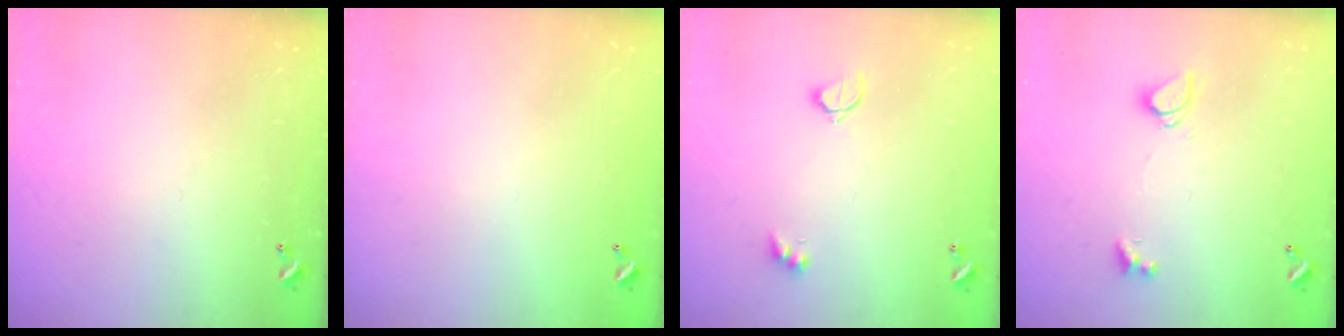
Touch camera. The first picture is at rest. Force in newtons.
{"total": 3.0, "press": 3.0, "slide": 0.1}
{"total": 2.6, "press": 2.5, "slide": 0.5}
{"total": 1.6, "press": 1.6, "slide": 0.2}